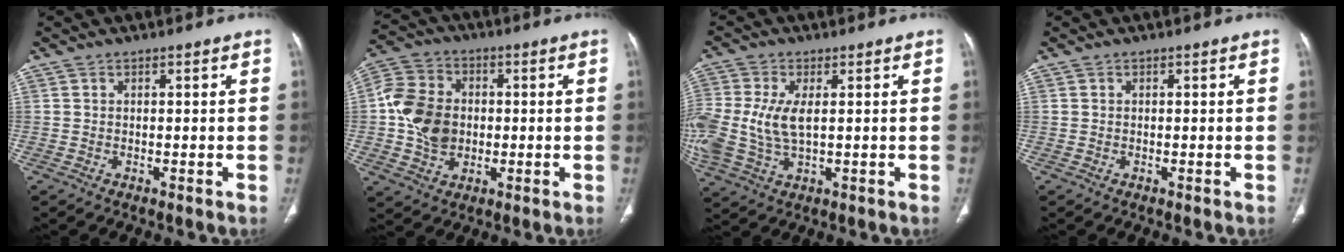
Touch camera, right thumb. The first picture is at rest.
{"total": 12.3, "force": [-0.5, 9.7, 7.6], "torque": [-0.134, 0.017, -0.012]}
{"total": 12.0, "force": [0.6, 6.5, 10.0], "torque": [-0.249, -0.005, 0.020]}
{"total": 0.0}